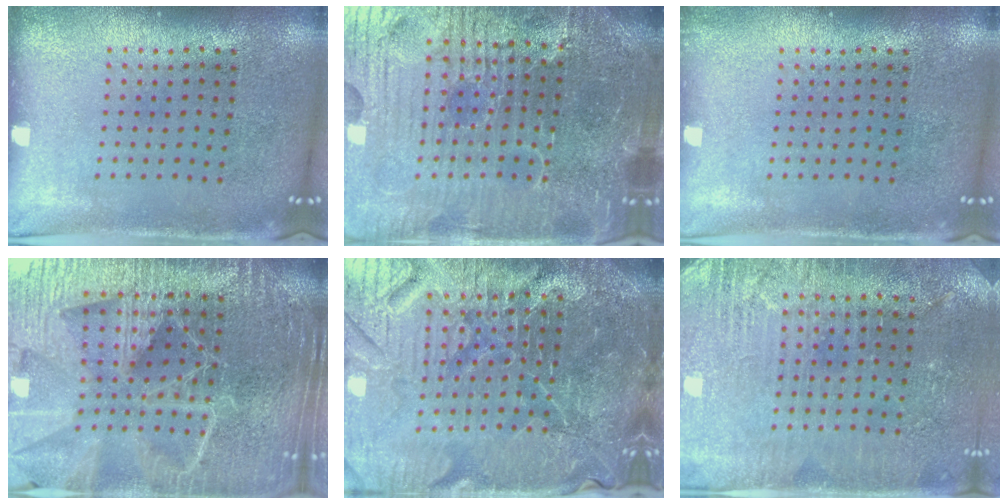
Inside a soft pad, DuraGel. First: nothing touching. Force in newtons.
{"total": 6.6, "press": 6.0, "slide": 2.8}
{"total": 0.7, "press": 0.7, "slide": 0.1}
{"total": 6.0, "press": 5.2, "slide": 2.9}
{"total": 6.4, "press": 5.8, "slide": 2.7}
{"total": 3.0, "press": 2.9, "slide": 0.5}